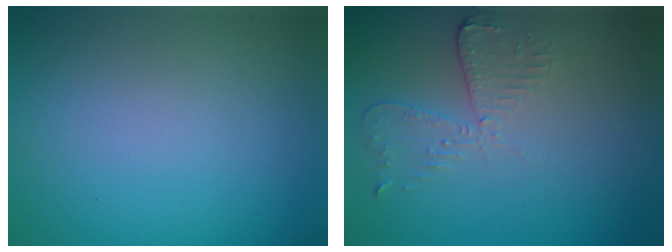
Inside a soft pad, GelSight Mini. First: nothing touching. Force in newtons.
{"total": 2.7, "press": 2.4, "slide": 1.2}